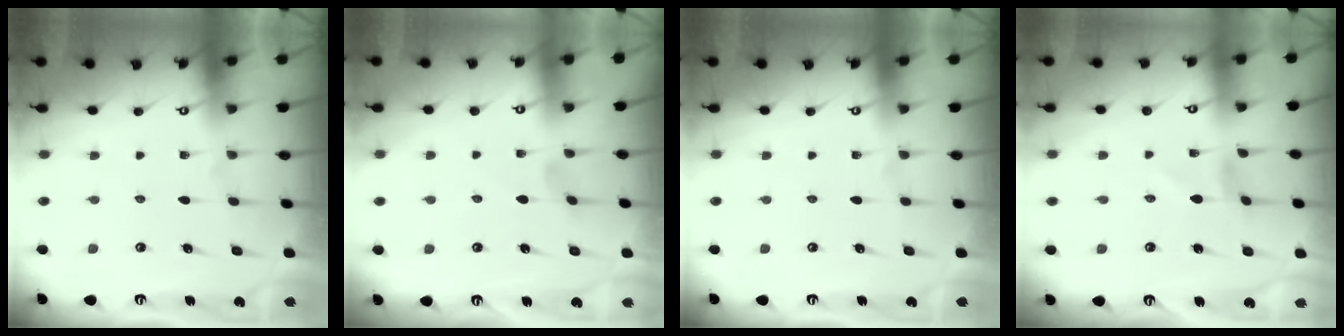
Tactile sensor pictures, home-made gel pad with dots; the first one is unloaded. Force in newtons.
{"total": 0.0}
{"total": 0.0}
{"total": 0.0}